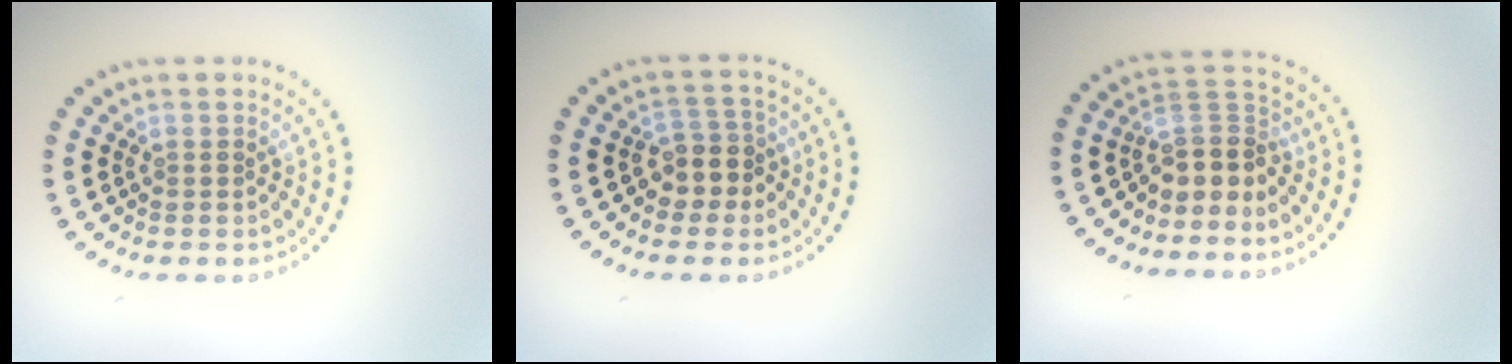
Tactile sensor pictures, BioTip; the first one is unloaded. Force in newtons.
{"total": 2.8, "press": 2.4, "slide": 1.4}
{"total": 3.6, "press": 2.7, "slide": 2.4}